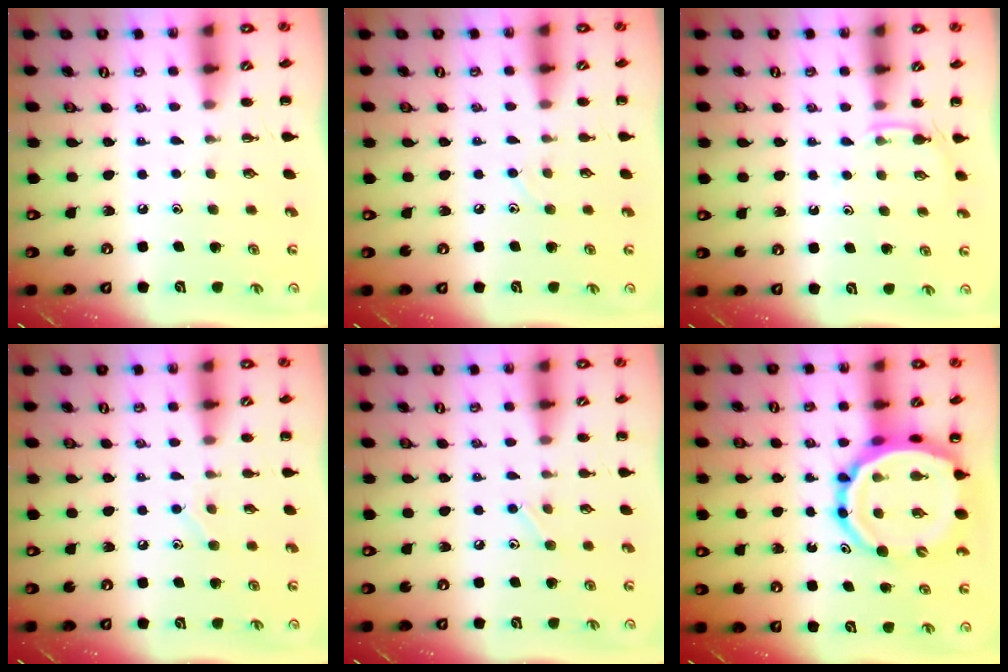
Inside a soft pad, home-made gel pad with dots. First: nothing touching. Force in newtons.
{"total": 6.1, "press": 5.8, "slide": 2.1}
{"total": 4.1, "press": 3.9, "slide": 1.2}
{"total": 6.1, "press": 5.9, "slide": 1.5}
{"total": 5.8, "press": 5.6, "slide": 1.6}
{"total": 16.8, "press": 16.2, "slide": 4.3}